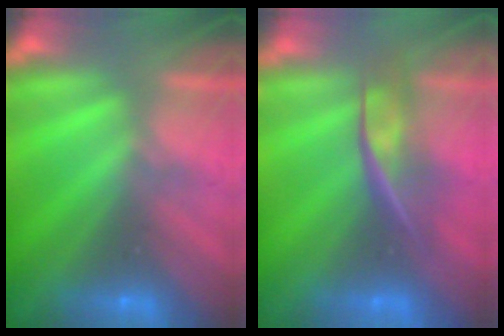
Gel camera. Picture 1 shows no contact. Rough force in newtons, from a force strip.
{"total": 2.4}